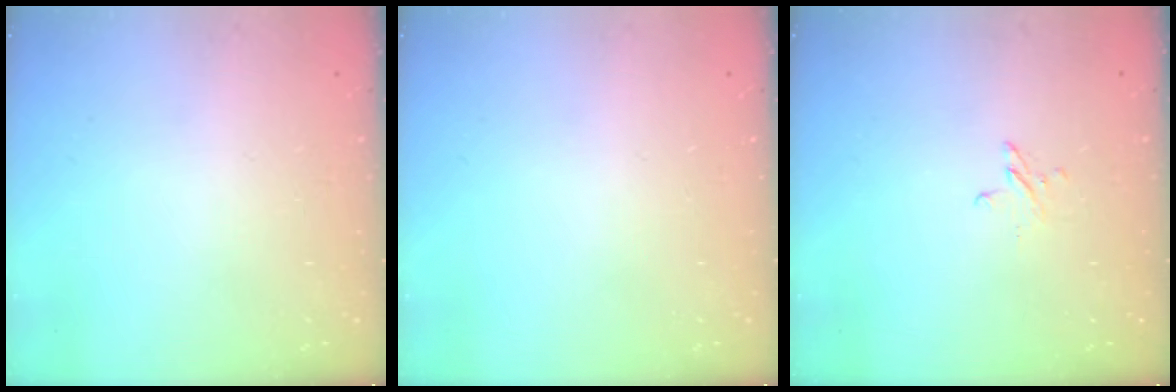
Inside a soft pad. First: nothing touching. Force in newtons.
{"total": 0.0}
{"total": 2.7, "press": 2.7, "slide": 0.2}